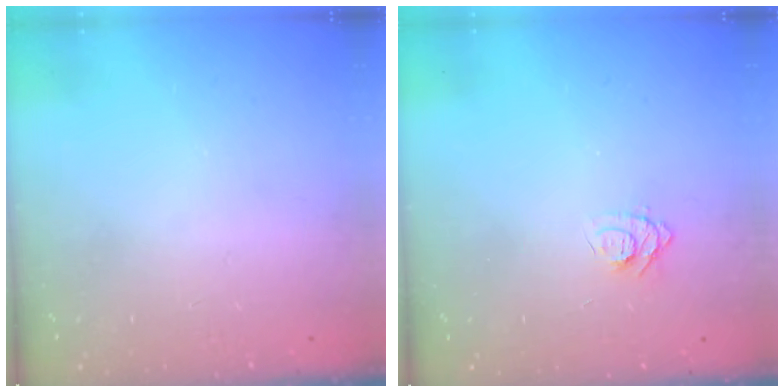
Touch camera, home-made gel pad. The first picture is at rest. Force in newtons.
{"total": 6.8, "press": 6.8, "slide": 0.7}